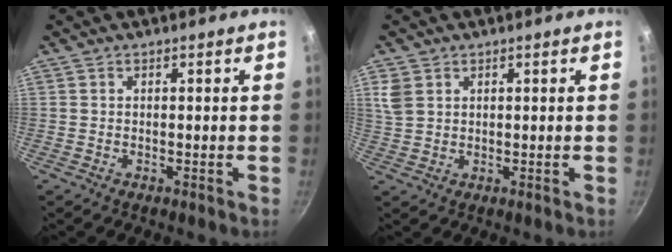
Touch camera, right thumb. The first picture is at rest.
{"total": 4.0, "force": [1.8, 2.9, 2.0], "torque": [-0.035, -0.004, 0.041]}